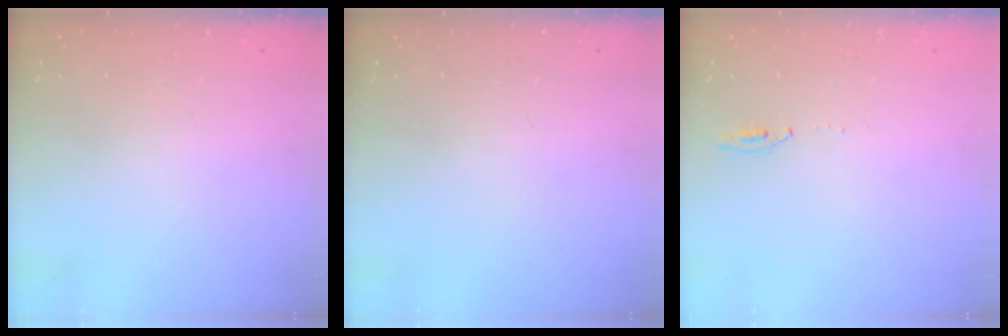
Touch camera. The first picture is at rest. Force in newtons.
{"total": 0.0}
{"total": 4.3, "press": 4.1, "slide": 1.3}